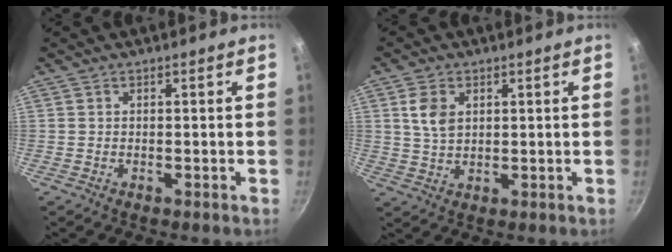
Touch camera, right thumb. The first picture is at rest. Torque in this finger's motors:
{"motor_torque": [-0.64, 0.68, 0.92, 0.24, 0.14]}